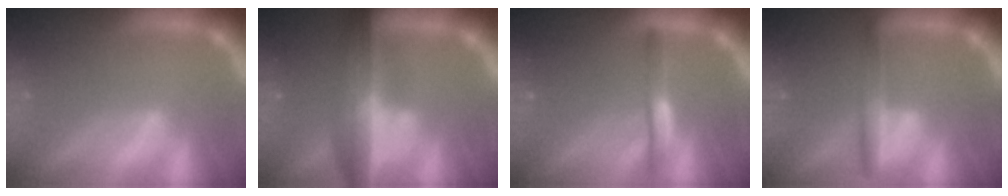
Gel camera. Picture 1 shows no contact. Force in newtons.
{"total": 8.0}
{"total": 2.4}
{"total": 3.0}